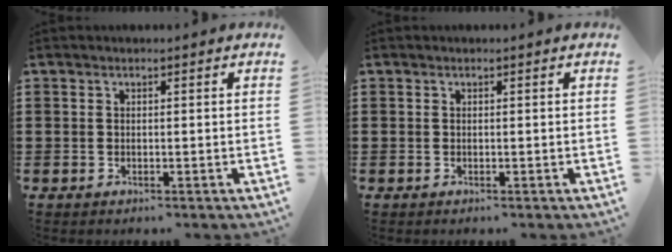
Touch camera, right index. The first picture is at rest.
{"total": 0.0}